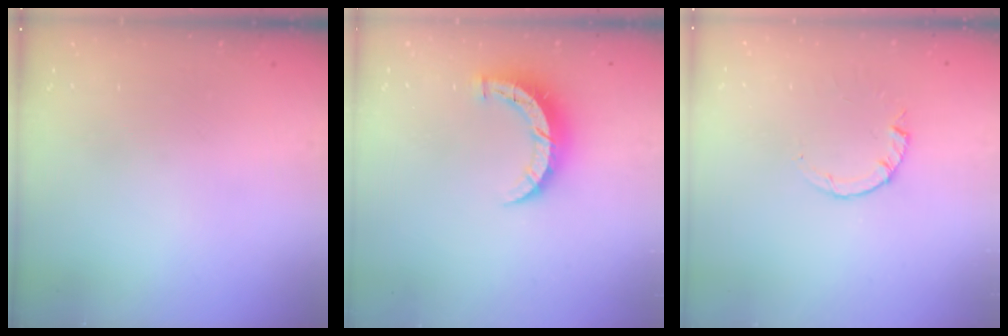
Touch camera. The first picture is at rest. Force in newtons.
{"total": 7.5, "press": 7.5, "slide": 0.5}
{"total": 0.9, "press": 0.8, "slide": 0.2}